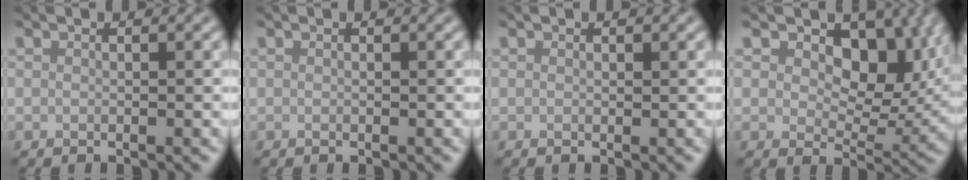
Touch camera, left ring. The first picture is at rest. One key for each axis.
{"total": 0.0}
{"total": 0.0}
{"total": 10.5, "fx": 3.9, "fy": 6.5, "fz": 7.2, "tx": -0.096, "ty": -0.011, "tz": 0.062}